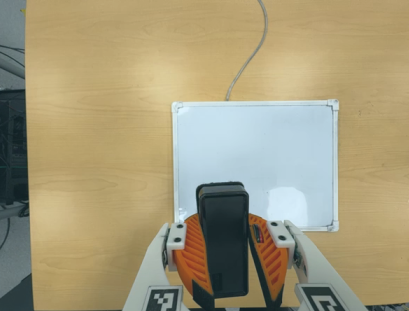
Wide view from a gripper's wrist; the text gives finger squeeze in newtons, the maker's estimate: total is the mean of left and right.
{"total": 12.0, "left": 11.4, "right": 12.5}